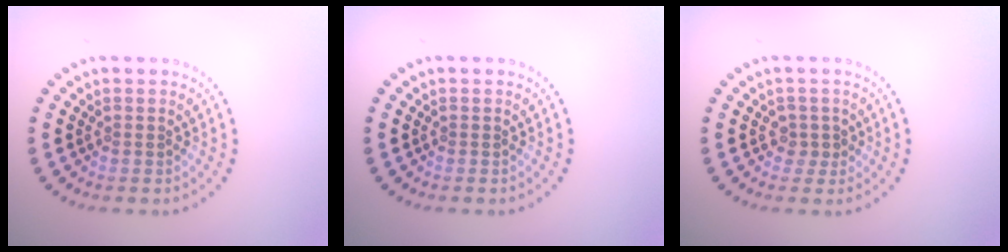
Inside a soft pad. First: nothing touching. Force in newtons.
{"total": 0.0}
{"total": 1.4, "press": 1.0, "slide": 1.0}